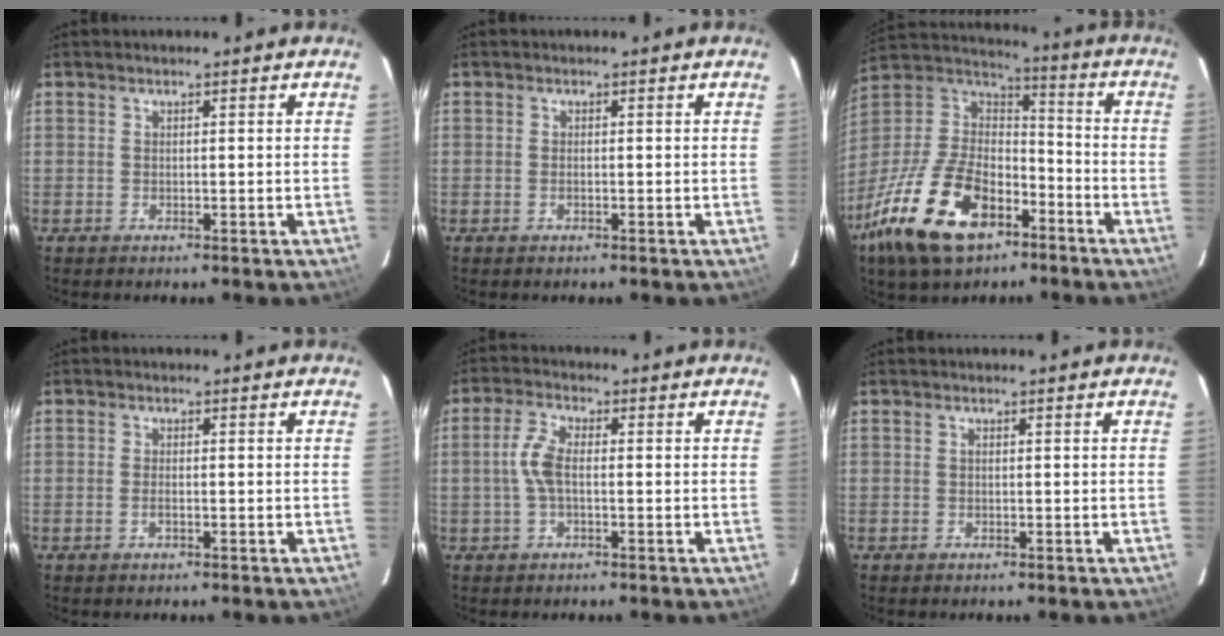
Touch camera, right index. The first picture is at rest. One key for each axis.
{"total": 0.7, "fx": -0.2, "fy": 0.3, "fz": 0.6, "tx": -0.013, "ty": 0.000, "tz": -0.004}
{"total": 25.0, "fx": -13.8, "fy": 13.4, "fz": 15.9, "tx": -0.350, "ty": -0.019, "tz": -0.239}
{"total": 1.4, "fx": -0.5, "fy": 0.6, "fz": 1.2, "tx": -0.026, "ty": 0.000, "tz": -0.010}
{"total": 5.0, "fx": -0.4, "fy": 2.1, "fz": 4.6, "tx": -0.099, "ty": 0.009, "tz": -0.008}
{"total": 0.0}